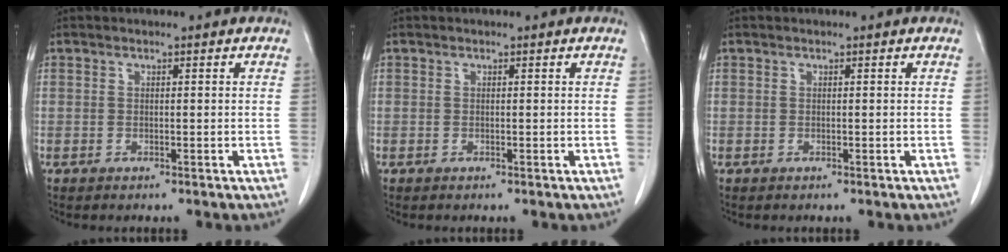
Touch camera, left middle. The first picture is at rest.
{"total": 0.0}
{"total": 0.0}